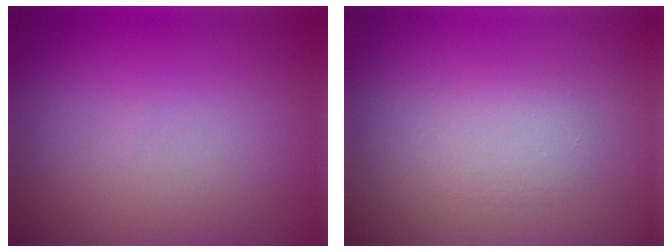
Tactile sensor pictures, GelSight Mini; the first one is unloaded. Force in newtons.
{"total": 1.7, "press": 1.7, "slide": 0.1}